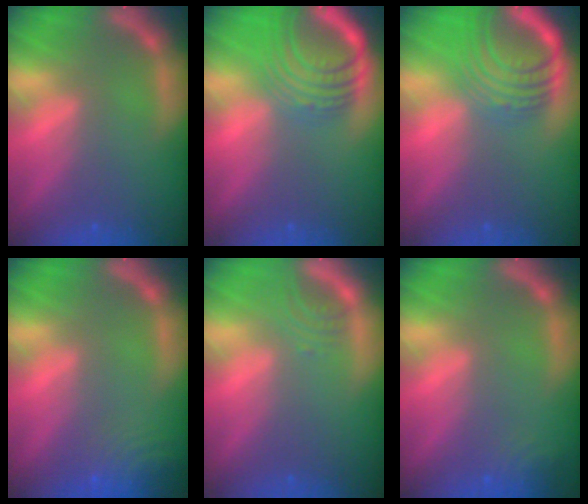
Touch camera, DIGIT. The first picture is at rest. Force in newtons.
{"total": 9.1}
{"total": 9.1}
{"total": 6.1}
{"total": 2.0}
{"total": 2.4}